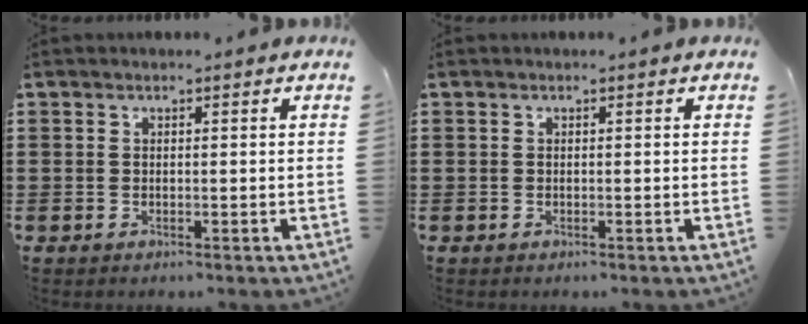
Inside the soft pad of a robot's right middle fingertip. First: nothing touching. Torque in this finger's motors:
{"motor_torque": [0.00, 0.00, 0.00, -0.01]}